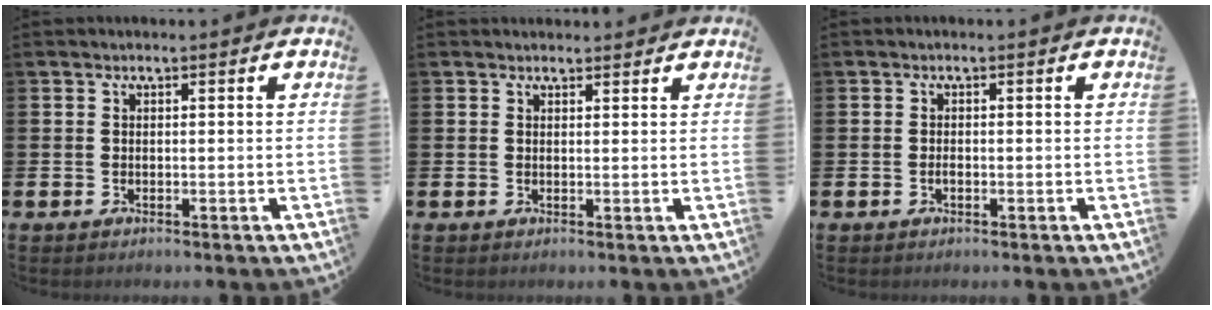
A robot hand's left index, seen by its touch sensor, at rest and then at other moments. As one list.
[{"total": 1.2, "force": [1.1, 0.4, 0.0], "torque": [0.007, -0.001, 0.019]}, {"total": 0.8, "force": [-0.4, 0.3, 0.7], "torque": [-0.020, 0.003, -0.007]}]